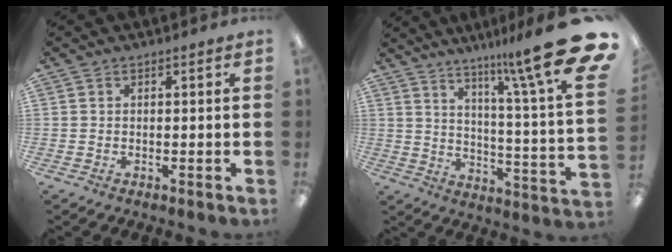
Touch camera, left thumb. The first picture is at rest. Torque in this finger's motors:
{"motor_torque": [3.33, 1.68, 1.58, -1.19, 0.15]}